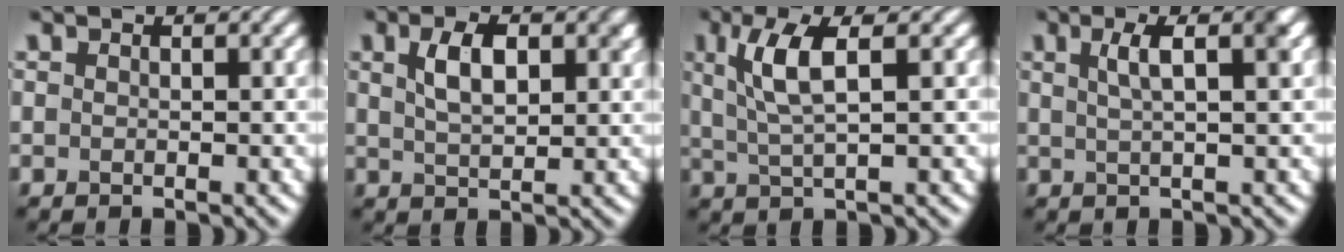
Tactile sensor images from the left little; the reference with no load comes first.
{"total": 4.6, "force": [1.5, 2.3, 3.6], "torque": [-0.069, 0.006, 0.028]}
{"total": 4.5, "force": [1.3, 1.1, 4.1], "torque": [-0.089, 0.001, 0.028]}
{"total": 3.9, "force": [1.3, 1.1, 3.5], "torque": [-0.047, 0.011, 0.018]}